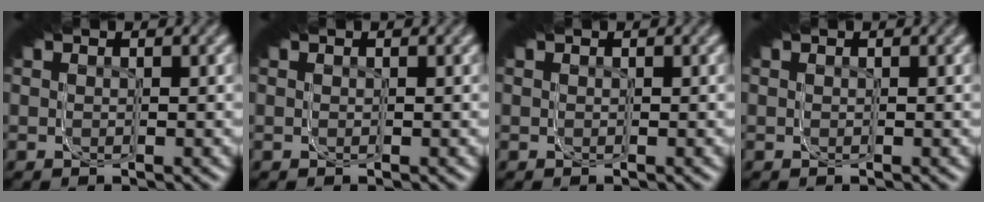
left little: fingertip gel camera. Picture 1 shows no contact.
{"total": 0.0}
{"total": 0.0}
{"total": 0.0}